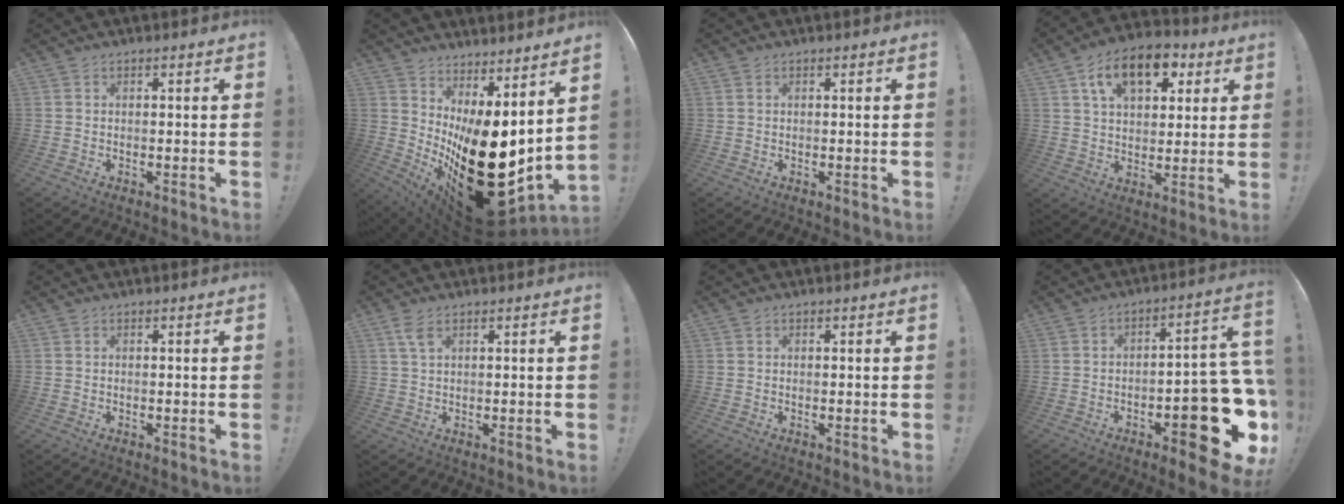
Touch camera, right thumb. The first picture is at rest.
{"total": 24.9, "force": [-5.5, 12.2, 21.0], "torque": [-0.302, -0.002, -0.055]}
{"total": 0.5, "force": [0.2, 0.4, 0.2], "torque": [-0.009, 0.005, 0.006]}
{"total": 14.4, "force": [6.5, 9.1, 9.1], "torque": [-0.143, -0.013, 0.118]}
{"total": 0.0}
{"total": 3.5, "force": [1.7, 1.3, 2.8], "torque": [-0.049, -0.004, 0.030]}
{"total": 0.0}
{"total": 19.7, "force": [-7.9, 7.3, 16.5], "torque": [-0.175, 0.040, -0.111]}